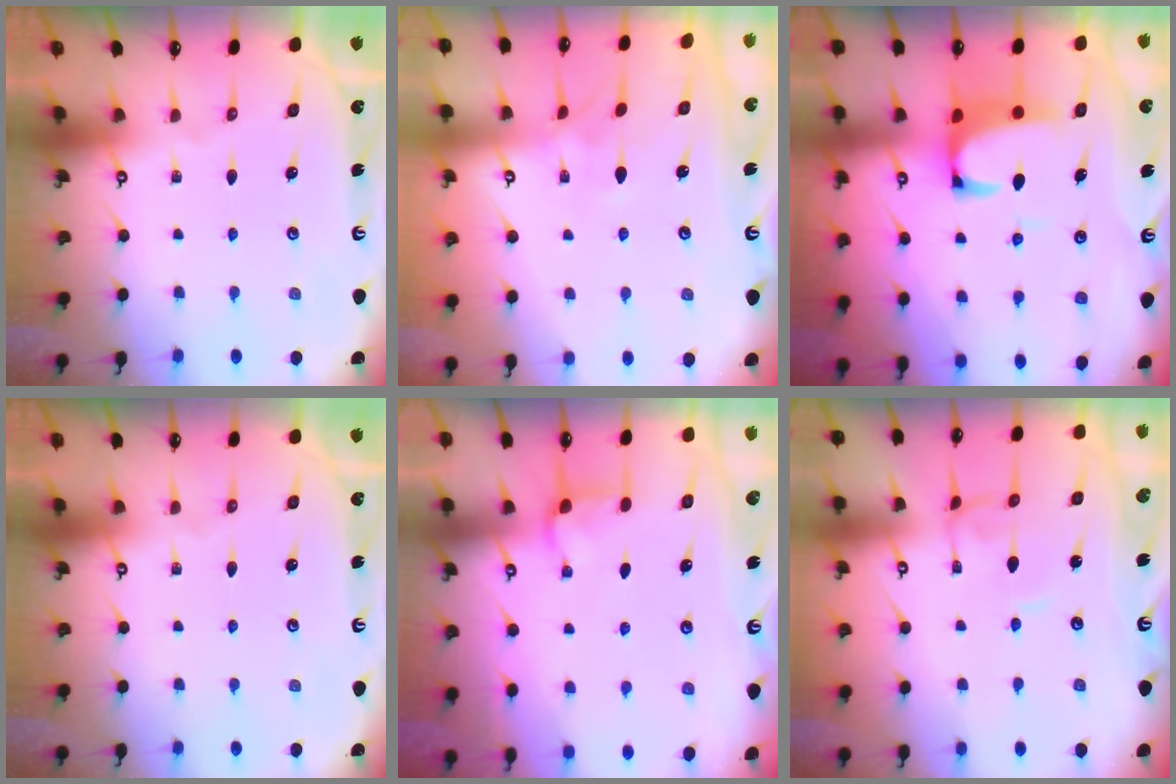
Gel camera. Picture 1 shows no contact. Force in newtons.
{"total": 3.8, "press": 3.7, "slide": 0.8}
{"total": 3.6, "press": 3.5, "slide": 1.0}
{"total": 0.0}
{"total": 2.9, "press": 2.8, "slide": 0.6}
{"total": 2.0, "press": 2.0, "slide": 0.1}